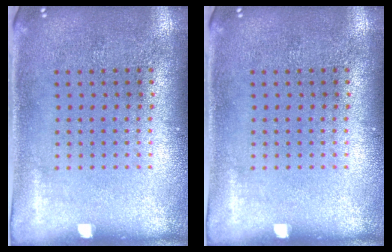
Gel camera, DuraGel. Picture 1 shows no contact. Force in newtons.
{"total": 0.0}